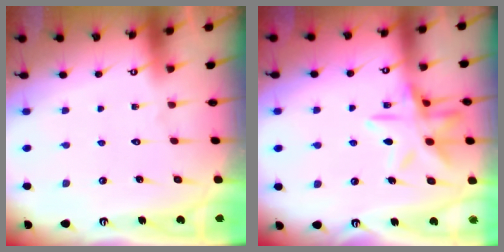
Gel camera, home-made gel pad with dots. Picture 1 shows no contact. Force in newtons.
{"total": 13.8, "press": 13.8, "slide": 1.1}